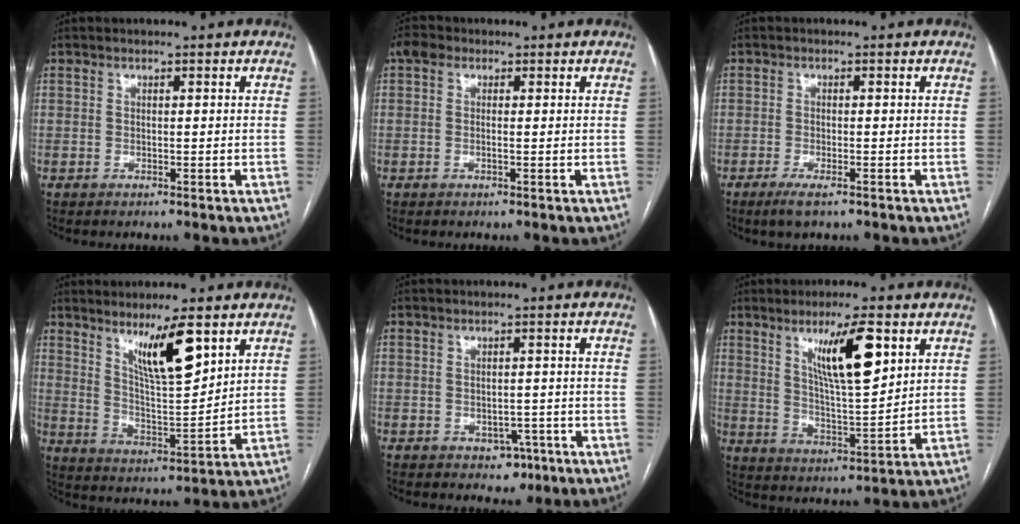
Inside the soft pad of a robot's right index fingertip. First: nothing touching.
{"total": 2.7, "force": [0.7, 1.6, 2.1], "torque": [-0.051, 0.014, 0.010]}
{"total": 2.7, "force": [-1.9, 0.3, 2.0], "torque": [-0.041, -0.006, -0.033]}
{"total": 10.1, "force": [6.1, 1.1, 8.0], "torque": [-0.142, -0.009, 0.114]}
{"total": 3.2, "force": [-1.6, 2.3, 1.5], "torque": [-0.012, 0.006, -0.013]}
{"total": 11.1, "force": [5.3, 1.6, 9.6], "torque": [-0.170, -0.004, 0.096]}